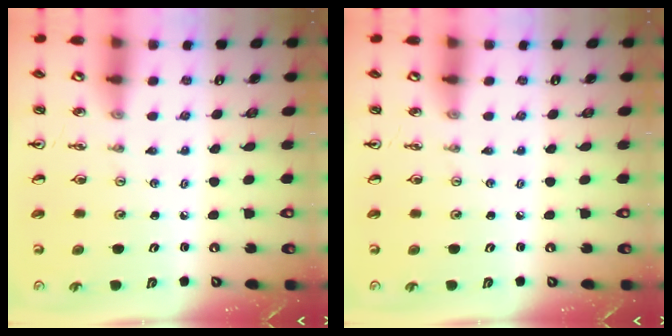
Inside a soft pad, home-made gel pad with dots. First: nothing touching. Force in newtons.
{"total": 0.0}